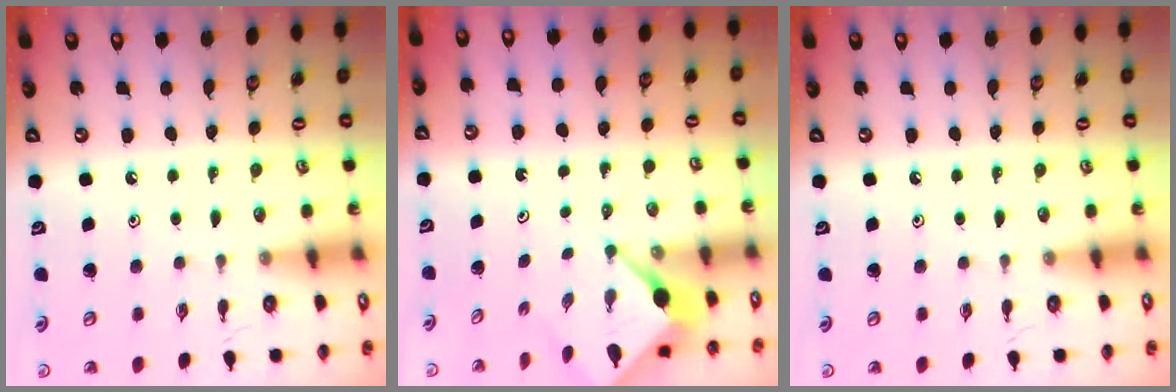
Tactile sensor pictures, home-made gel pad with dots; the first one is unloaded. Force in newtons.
{"total": 3.0, "press": 3.0, "slide": 0.2}
{"total": 0.0}